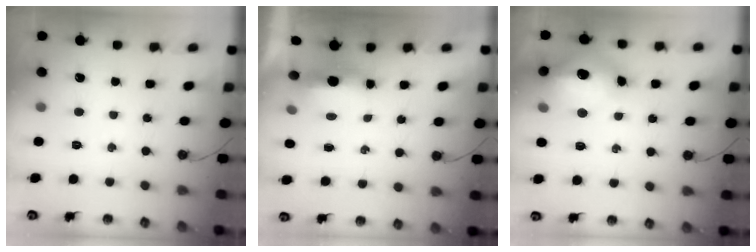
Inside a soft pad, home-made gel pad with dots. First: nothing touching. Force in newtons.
{"total": 5.1, "press": 4.9, "slide": 1.3}
{"total": 22.5, "press": 18.8, "slide": 12.4}